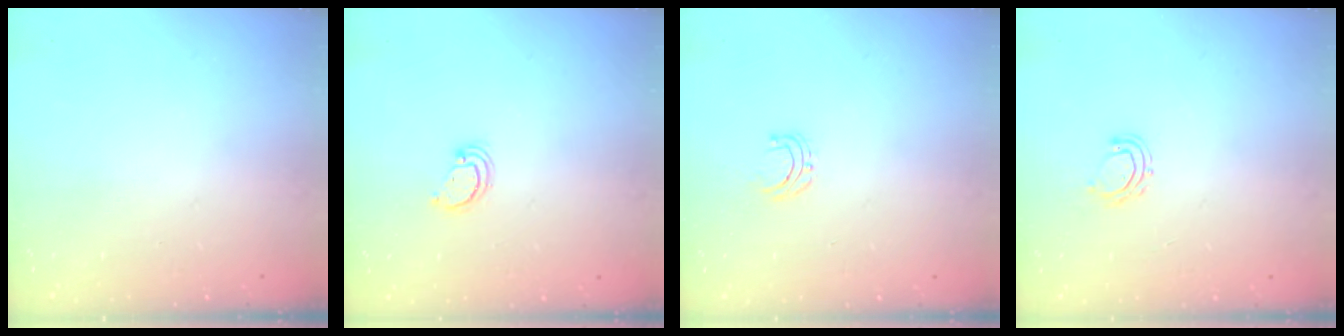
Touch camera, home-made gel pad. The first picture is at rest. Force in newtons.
{"total": 2.6, "press": 2.6, "slide": 0.2}
{"total": 4.0, "press": 4.0, "slide": 0.3}
{"total": 5.0, "press": 4.8, "slide": 1.0}